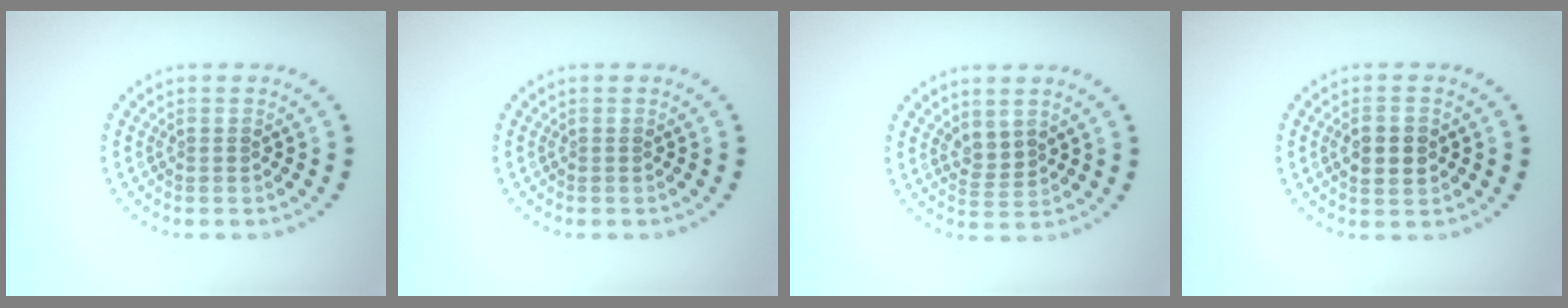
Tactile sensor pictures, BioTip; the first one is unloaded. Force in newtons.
{"total": 0.0}
{"total": 1.6, "press": 1.3, "slide": 0.9}
{"total": 2.4, "press": 2.4, "slide": 0.2}